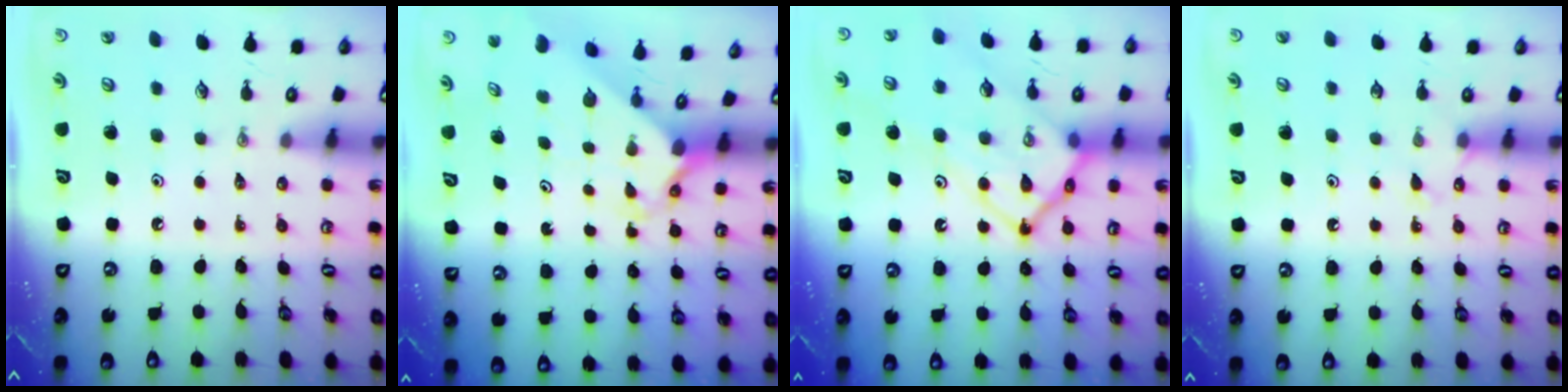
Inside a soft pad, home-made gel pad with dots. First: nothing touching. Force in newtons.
{"total": 2.3, "press": 2.3, "slide": 0.2}
{"total": 17.4, "press": 17.3, "slide": 1.7}
{"total": 5.2, "press": 5.2, "slide": 0.5}